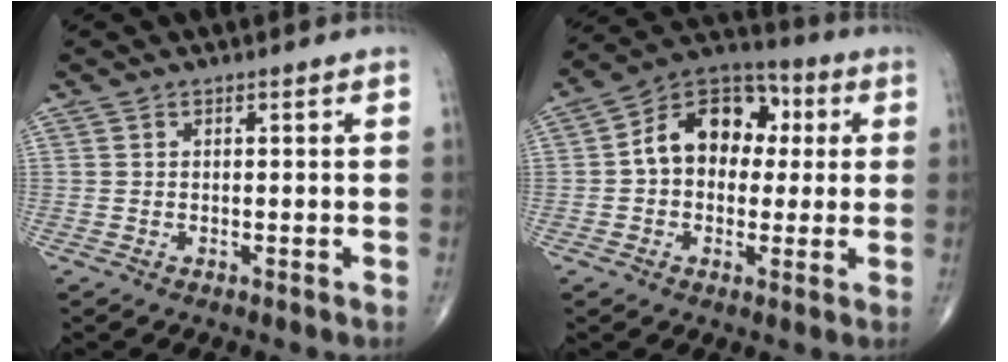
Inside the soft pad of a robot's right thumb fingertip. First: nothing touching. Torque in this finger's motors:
{"motor_torque": [1.14, 2.15, 0.47, -0.51, 0.30]}